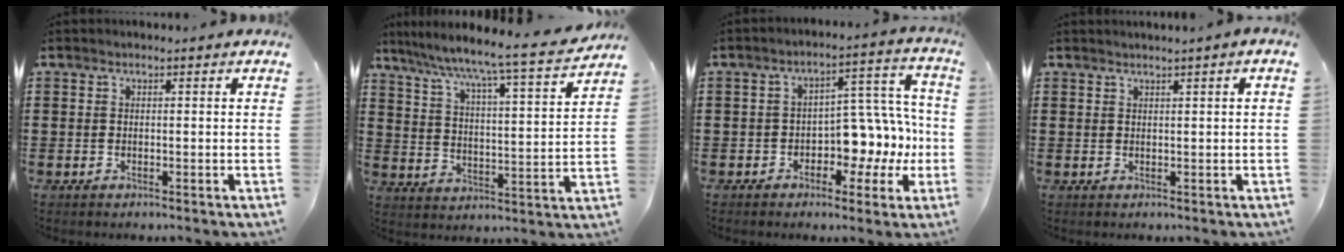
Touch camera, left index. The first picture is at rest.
{"total": 6.0, "force": [5.2, -0.9, 2.8], "torque": [-0.078, -0.050, 0.076]}
{"total": 7.5, "force": [-1.1, 4.8, 5.7], "torque": [-0.094, -0.009, -0.024]}
{"total": 0.8, "force": [0.6, -0.3, 0.5], "torque": [-0.008, -0.003, 0.011]}